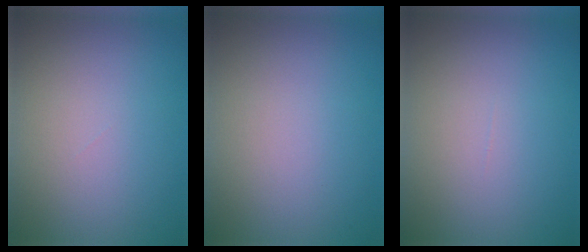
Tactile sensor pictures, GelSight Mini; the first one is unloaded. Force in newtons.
{"total": 0.0}
{"total": 0.0}